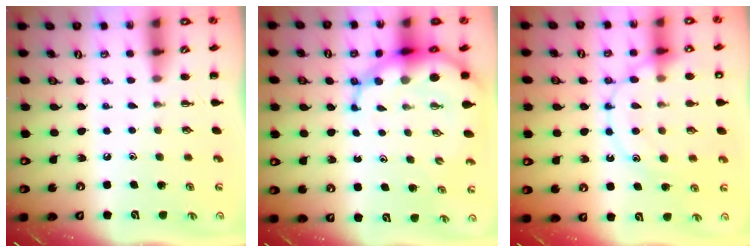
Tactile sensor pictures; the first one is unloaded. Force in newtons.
{"total": 9.7, "press": 9.3, "slide": 2.9}
{"total": 16.7, "press": 16.6, "slide": 1.5}